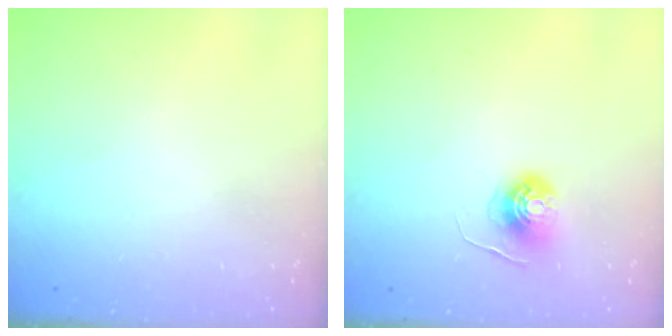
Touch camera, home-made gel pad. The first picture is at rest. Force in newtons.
{"total": 6.4, "press": 6.4, "slide": 0.3}